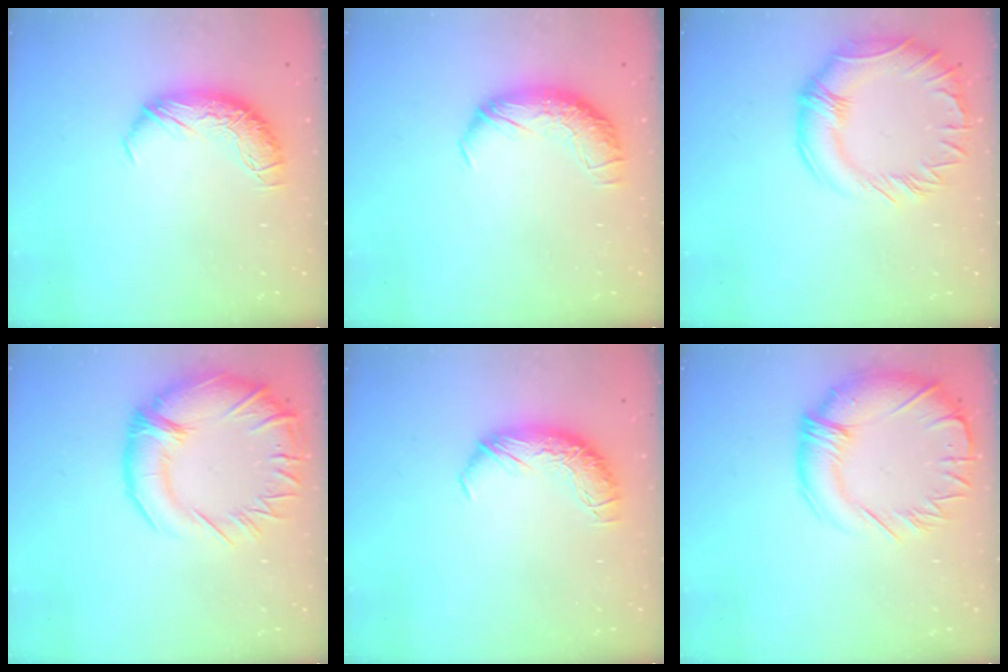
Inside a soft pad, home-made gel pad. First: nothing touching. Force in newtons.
{"total": 1.8, "press": 0.7, "slide": 1.6}
{"total": 7.3, "press": 6.9, "slide": 2.5}
{"total": 9.5, "press": 9.1, "slide": 3.0}
{"total": 0.0}
{"total": 6.8, "press": 6.0, "slide": 3.2}